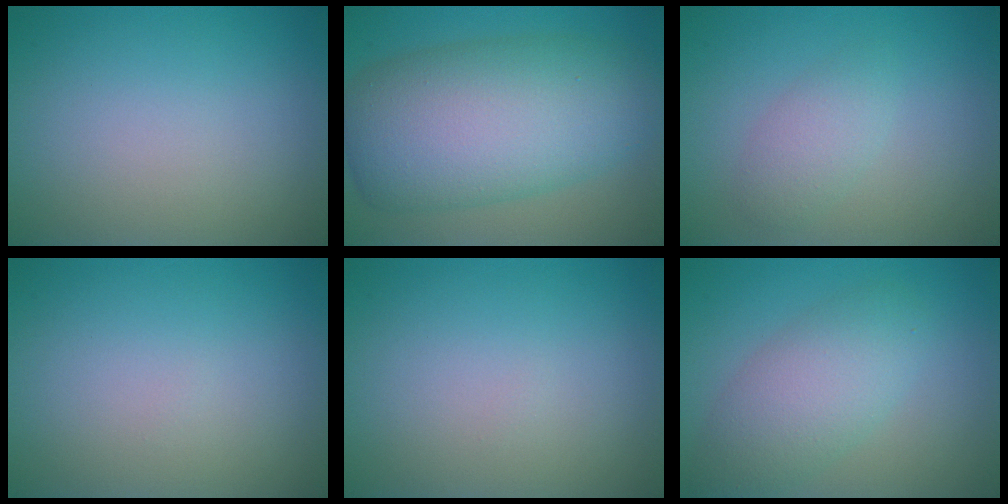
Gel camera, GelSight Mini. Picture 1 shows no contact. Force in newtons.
{"total": 11.4, "press": 11.4, "slide": 0.2}
{"total": 2.1, "press": 2.1, "slide": 0.1}
{"total": 0.0}
{"total": 0.0}
{"total": 5.0, "press": 5.0, "slide": 0.1}